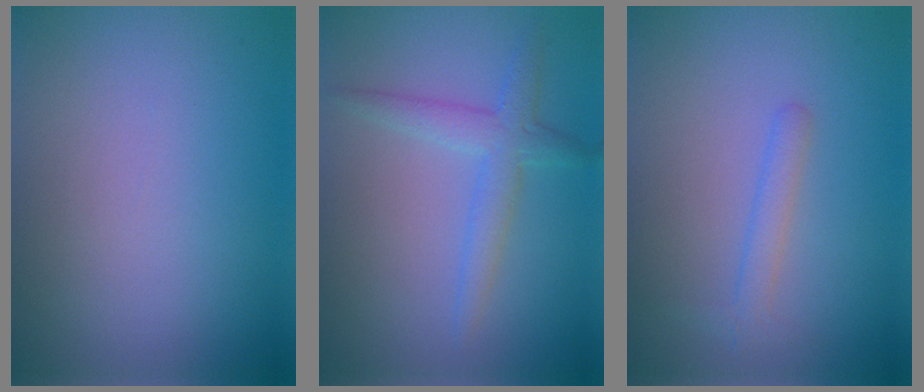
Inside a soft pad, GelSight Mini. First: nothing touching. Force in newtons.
{"total": 2.9, "press": 2.9, "slide": 0.1}
{"total": 1.6, "press": 1.6, "slide": 0.1}